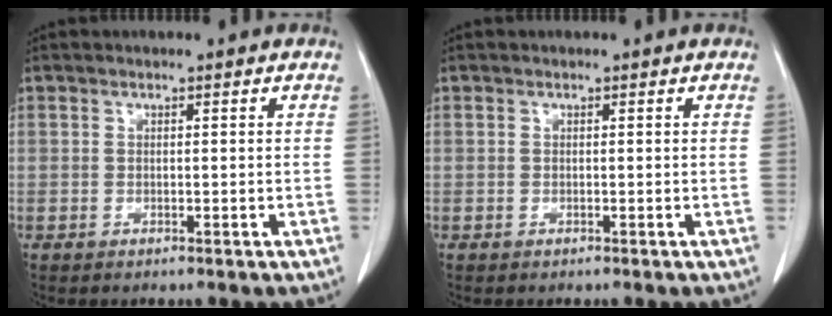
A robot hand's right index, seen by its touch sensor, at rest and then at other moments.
{"total": 0.0}